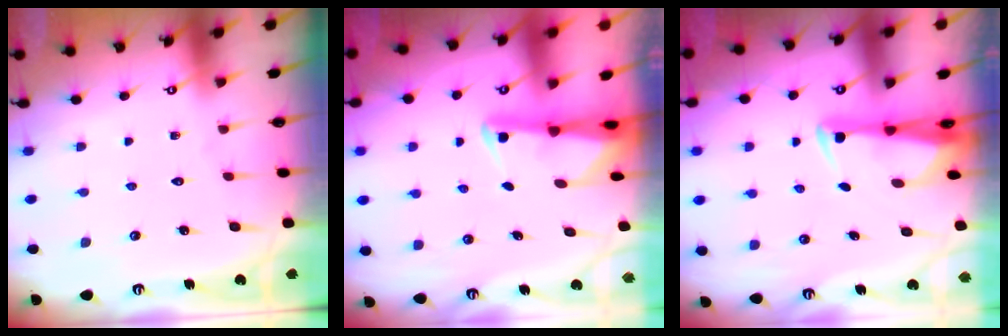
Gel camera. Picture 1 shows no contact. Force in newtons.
{"total": 2.2, "press": 2.2, "slide": 0.5}
{"total": 2.8, "press": 2.7, "slide": 1.0}